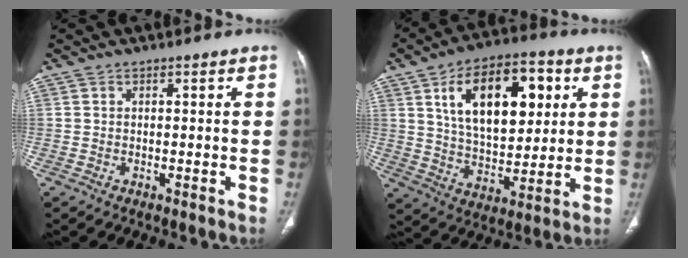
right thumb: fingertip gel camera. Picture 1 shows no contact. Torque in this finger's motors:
{"motor_torque": [-1.12, 2.74, 0.97, 0.95, 0.18]}